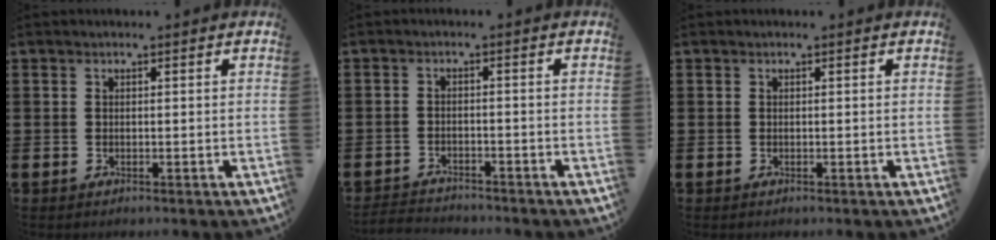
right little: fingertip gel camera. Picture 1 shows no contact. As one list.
[{"total": 2.1, "force": [-2.1, 0.0, -0.2], "torque": [-0.002, 0.002, -0.047]}, {"total": 0.0}]